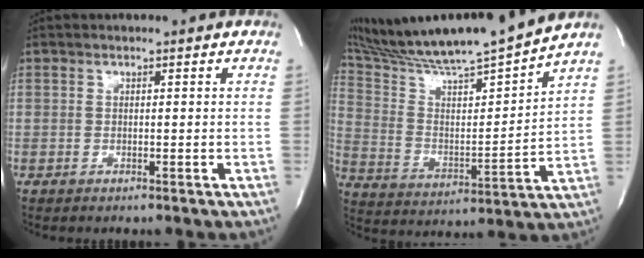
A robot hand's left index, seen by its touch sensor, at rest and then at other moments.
{"total": 19.7, "force": [17.7, -1.0, 8.7], "torque": [-0.163, -0.031, 0.294]}